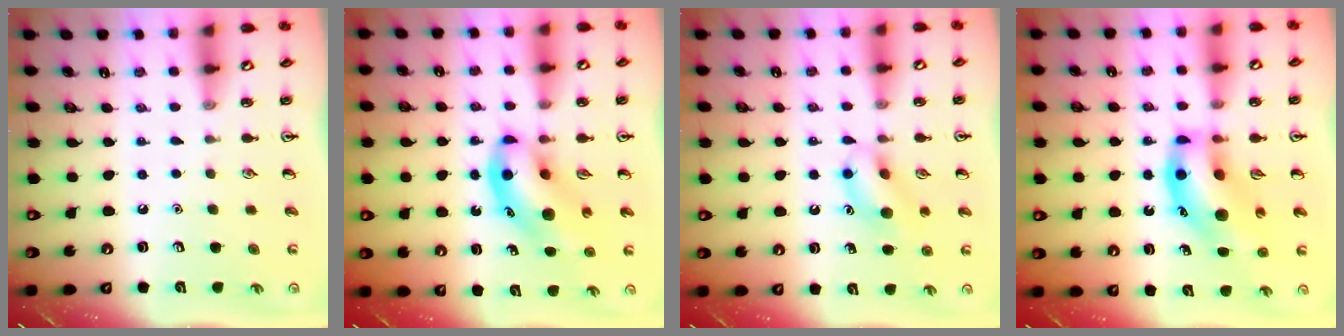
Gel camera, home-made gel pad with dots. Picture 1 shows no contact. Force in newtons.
{"total": 11.6, "press": 11.2, "slide": 3.2}
{"total": 10.1, "press": 10.0, "slide": 1.3}
{"total": 16.3, "press": 15.9, "slide": 3.6}